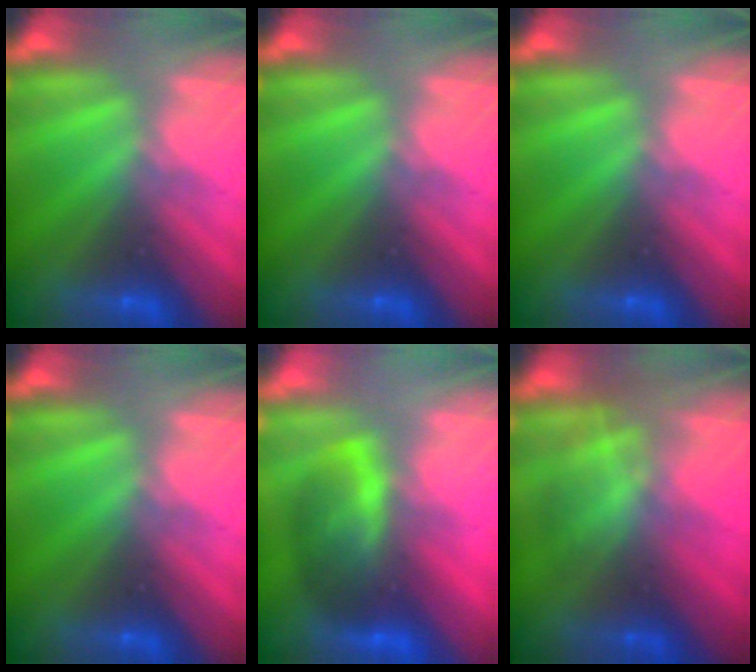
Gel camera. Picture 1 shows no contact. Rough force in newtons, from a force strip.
{"total": 0.0}
{"total": 0.0}
{"total": 0.0}
{"total": 7.8}
{"total": 2.9}